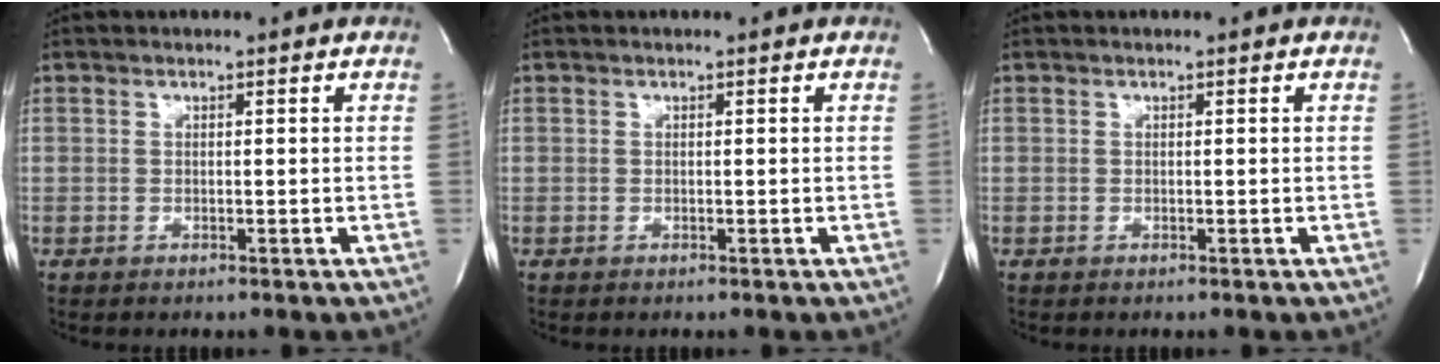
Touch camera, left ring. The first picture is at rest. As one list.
[{"total": 0.0}, {"total": 0.0}]